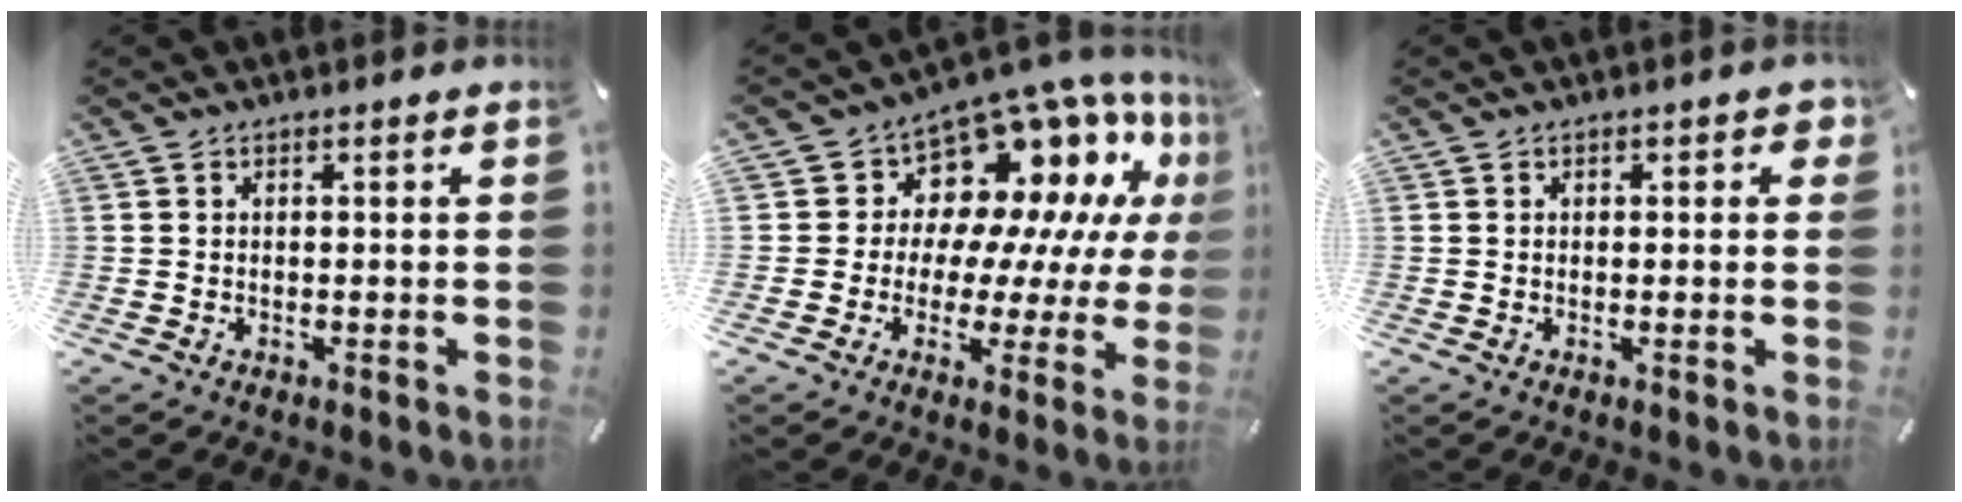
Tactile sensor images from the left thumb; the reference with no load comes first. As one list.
[{"total": 13.5, "force": [9.6, 8.4, 4.2], "torque": [-0.065, -0.105, 0.167]}, {"total": 1.7, "force": [0.3, 1.3, 1.1], "torque": [-0.005, 0.001, 0.001]}]